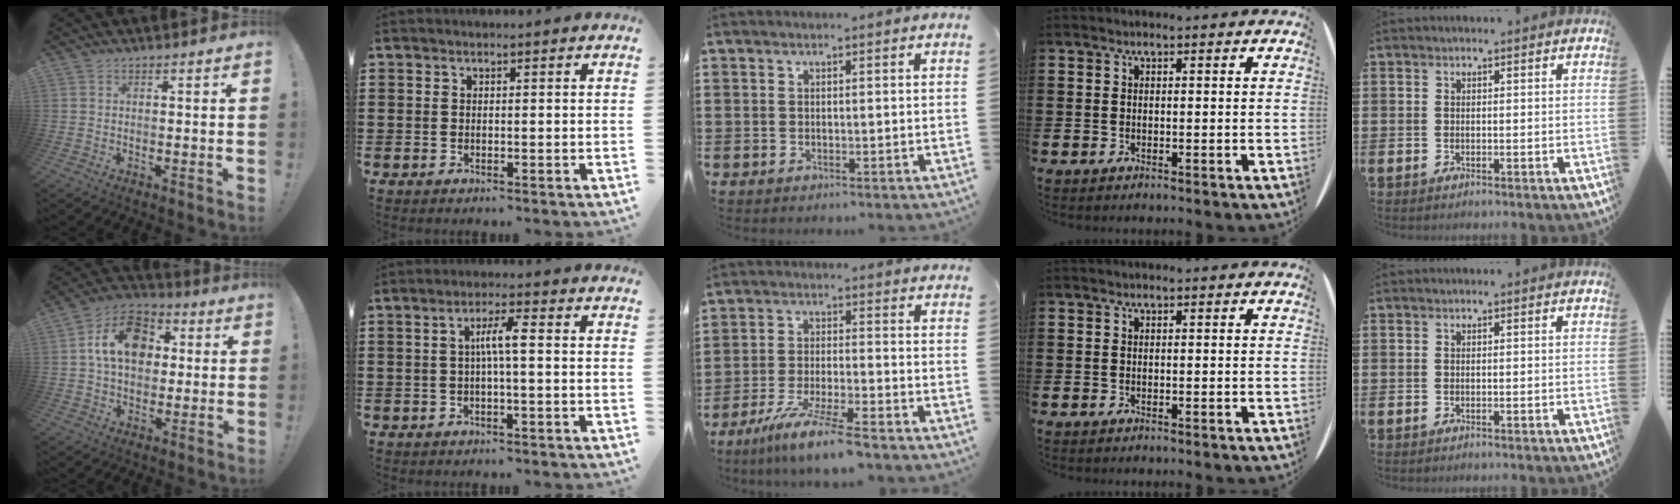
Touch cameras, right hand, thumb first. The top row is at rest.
{"thumb": {"total": 15.1, "force": [3.5, 11.0, 9.7], "torque": [-0.145, 0.006, 0.070]}, "index": {"total": 4.0, "force": [-0.1, 0.3, 4.0], "torque": [-0.075, 0.004, -0.007]}, "middle": {"total": 8.0, "force": [-6.6, -0.7, 4.5], "torque": [-0.093, -0.018, -0.125]}}